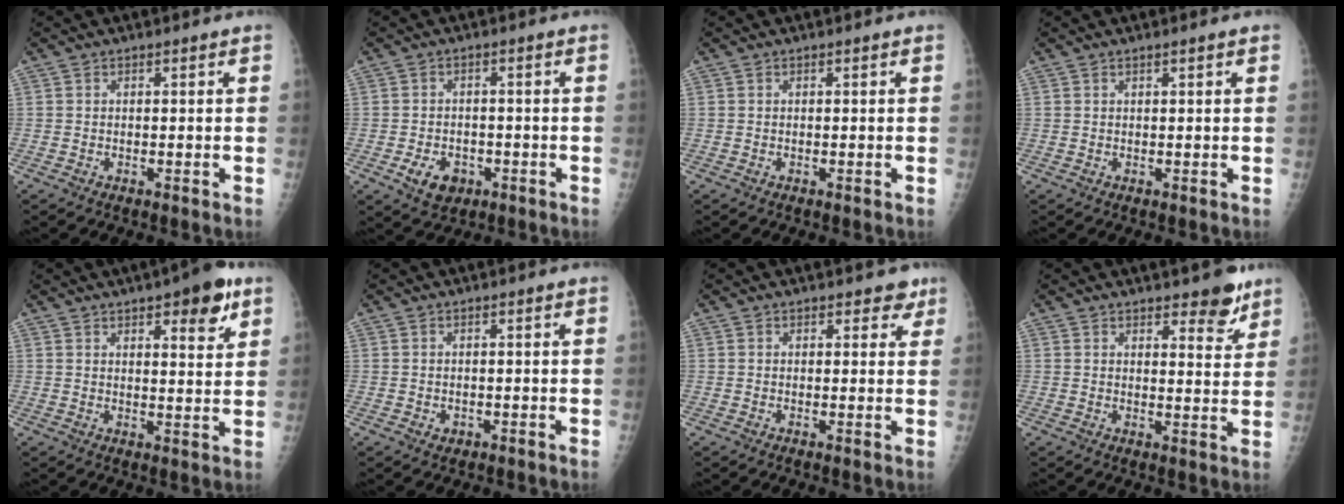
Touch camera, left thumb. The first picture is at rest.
{"total": 5.4, "force": [-2.3, 3.9, 3.0], "torque": [-0.039, 0.012, -0.030]}
{"total": 0.0}
{"total": 1.1, "force": [0.6, 0.0, 0.9], "torque": [-0.017, 0.002, 0.009]}
{"total": 9.1, "force": [5.1, 2.9, 7.0], "torque": [-0.074, -0.022, 0.065]}
{"total": 1.0, "force": [-0.2, 0.9, 0.5], "torque": [-0.002, 0.001, 0.000]}
{"total": 3.0, "force": [2.2, 1.7, 1.1], "torque": [0.018, -0.008, 0.022]}
{"total": 6.1, "force": [4.4, 2.3, 3.6], "torque": [-0.022, -0.029, 0.057]}